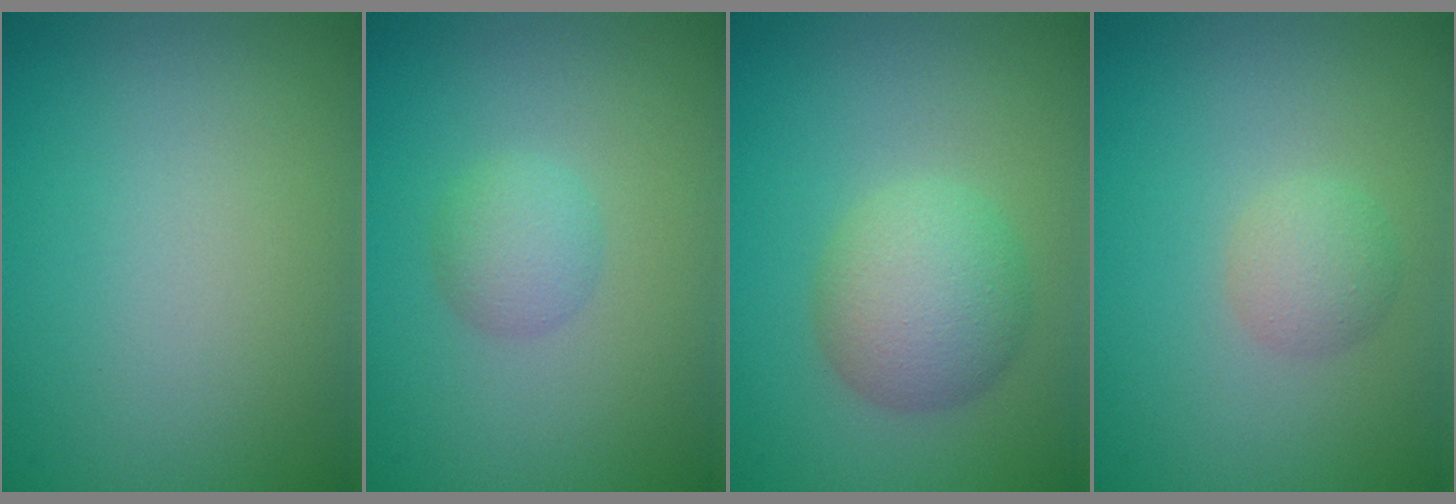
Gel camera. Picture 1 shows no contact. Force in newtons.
{"total": 2.1, "press": 2.1, "slide": 0.1}
{"total": 4.5, "press": 4.5, "slide": 0.2}
{"total": 1.9, "press": 1.9, "slide": 0.1}